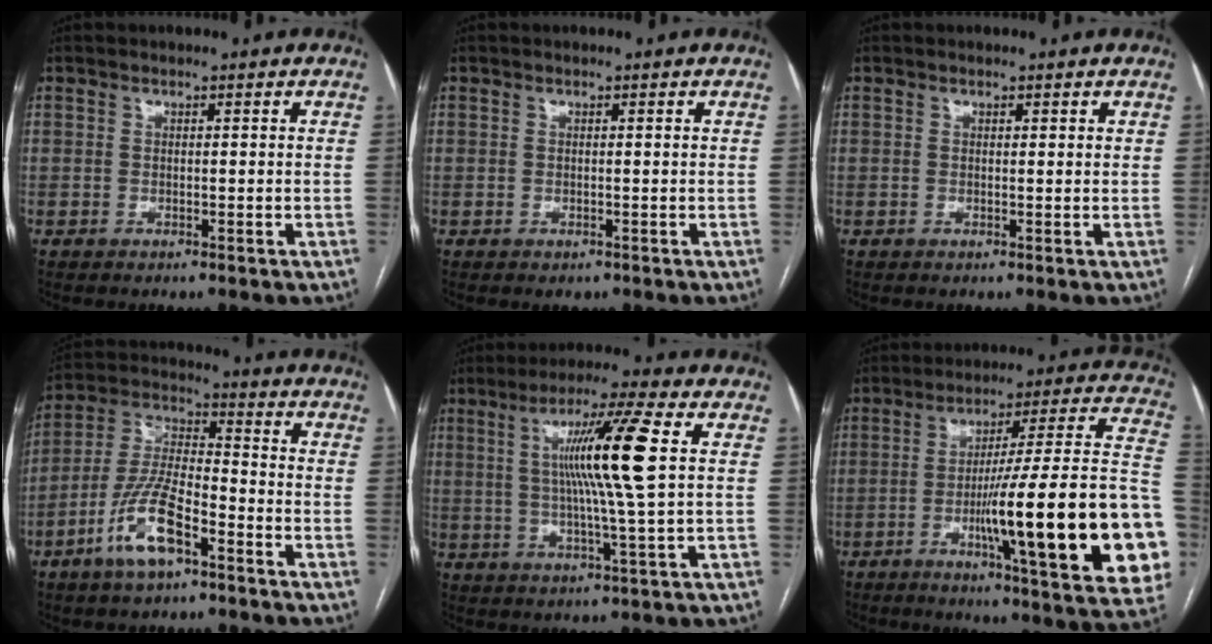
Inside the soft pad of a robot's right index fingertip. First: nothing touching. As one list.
[{"total": 0.7, "force": [-0.2, 0.5, 0.3], "torque": [-0.005, 0.002, 0.002]}, {"total": 0.6, "force": [0.4, 0.2, 0.4], "torque": [-0.009, 0.000, 0.005]}, {"total": 11.5, "force": [-6.1, 3.4, 9.2], "torque": [-0.199, 0.003, -0.114]}, {"total": 12.2, "force": [2.4, -1.3, 11.9], "torque": [-0.210, 0.003, 0.042]}, {"total": 28.1, "force": [-6.6, 1.9, 27.3], "torque": [-0.292, 0.003, -0.097]}]